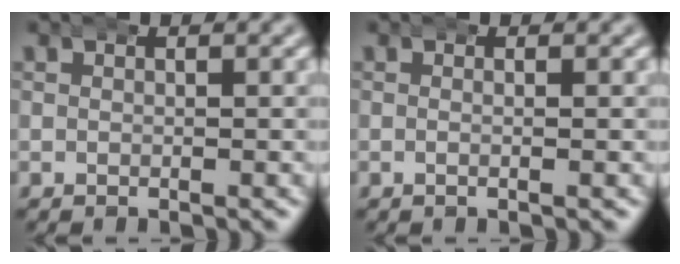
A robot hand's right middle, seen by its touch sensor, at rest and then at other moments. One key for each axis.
{"total": 1.0, "fx": -0.3, "fy": 0.1, "fz": 1.0, "tx": -0.015, "ty": 0.005, "tz": -0.008}